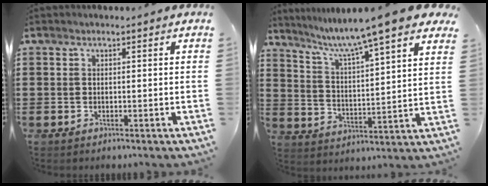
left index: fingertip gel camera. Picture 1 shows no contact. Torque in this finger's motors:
{"motor_torque": [1.54, -0.60, 0.75, 0.21]}